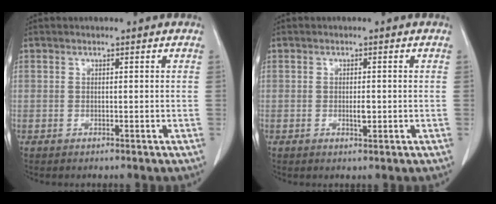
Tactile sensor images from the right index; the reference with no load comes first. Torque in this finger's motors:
{"motor_torque": [0.25, 0.19, 0.13, 0.02]}